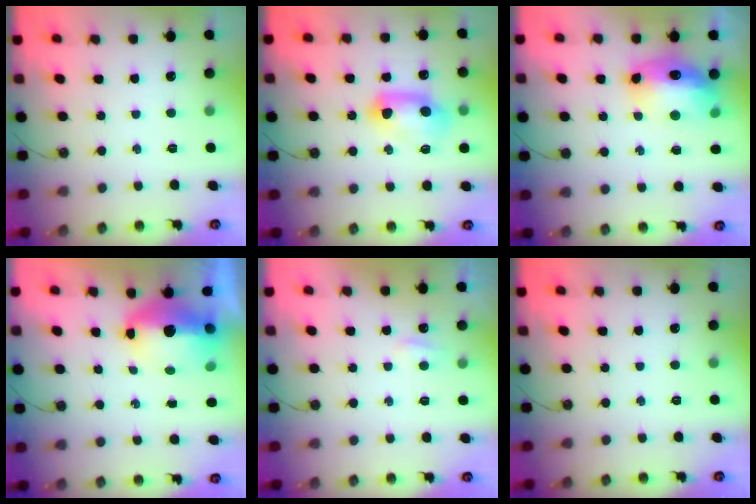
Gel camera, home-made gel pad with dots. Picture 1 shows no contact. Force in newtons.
{"total": 12.7, "press": 12.4, "slide": 2.7}
{"total": 14.4, "press": 14.4, "slide": 1.3}
{"total": 11.2, "press": 11.1, "slide": 2.0}
{"total": 3.2, "press": 3.2, "slide": 0.5}
{"total": 0.0}